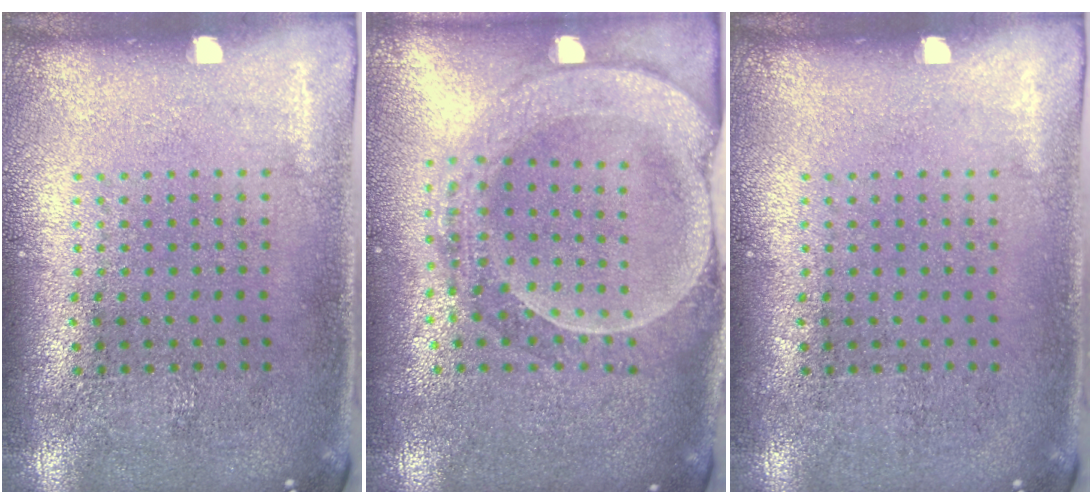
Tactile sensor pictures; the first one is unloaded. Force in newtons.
{"total": 2.2, "press": 2.0, "slide": 0.9}
{"total": 0.0}